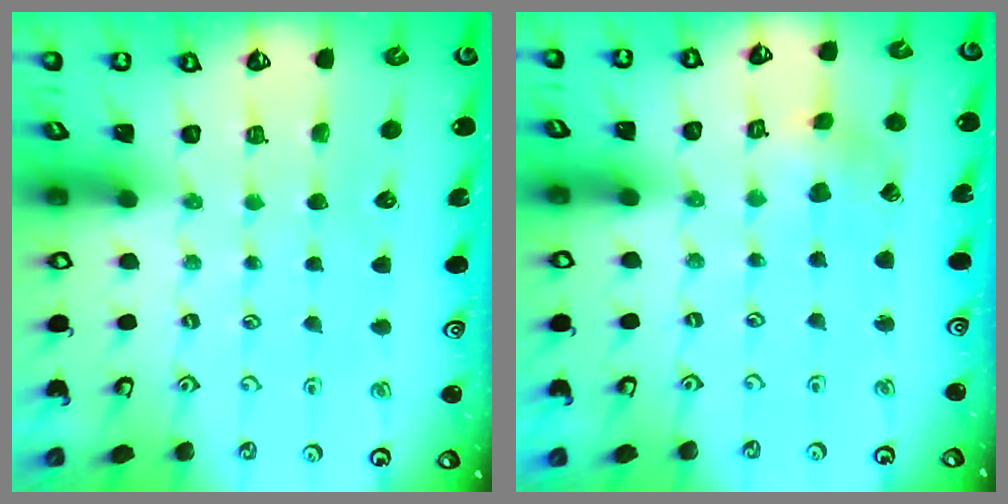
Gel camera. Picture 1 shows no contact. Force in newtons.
{"total": 2.6, "press": 2.6, "slide": 0.3}